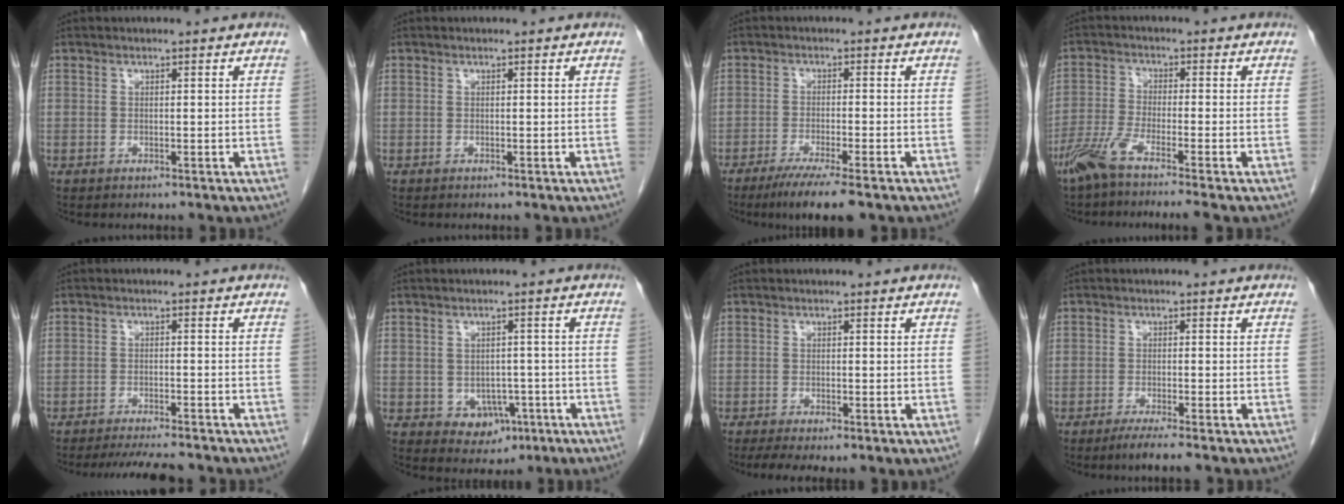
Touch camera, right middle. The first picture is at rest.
{"total": 0.0}
{"total": 7.2, "force": [-5.1, 0.1, 5.1], "torque": [-0.080, -0.018, -0.080]}
{"total": 6.5, "force": [-4.9, -0.6, 4.2], "torque": [-0.084, -0.016, -0.097]}
{"total": 7.6, "force": [-6.9, 0.6, 3.2], "torque": [-0.044, -0.018, -0.103]}
{"total": 4.7, "force": [-1.5, 3.8, 2.4], "torque": [-0.023, 0.005, -0.005]}
{"total": 5.0, "force": [-2.9, 1.7, 3.7], "torque": [-0.062, -0.015, -0.046]}
{"total": 3.2, "force": [-2.4, -0.3, 2.2], "torque": [-0.042, -0.009, -0.043]}